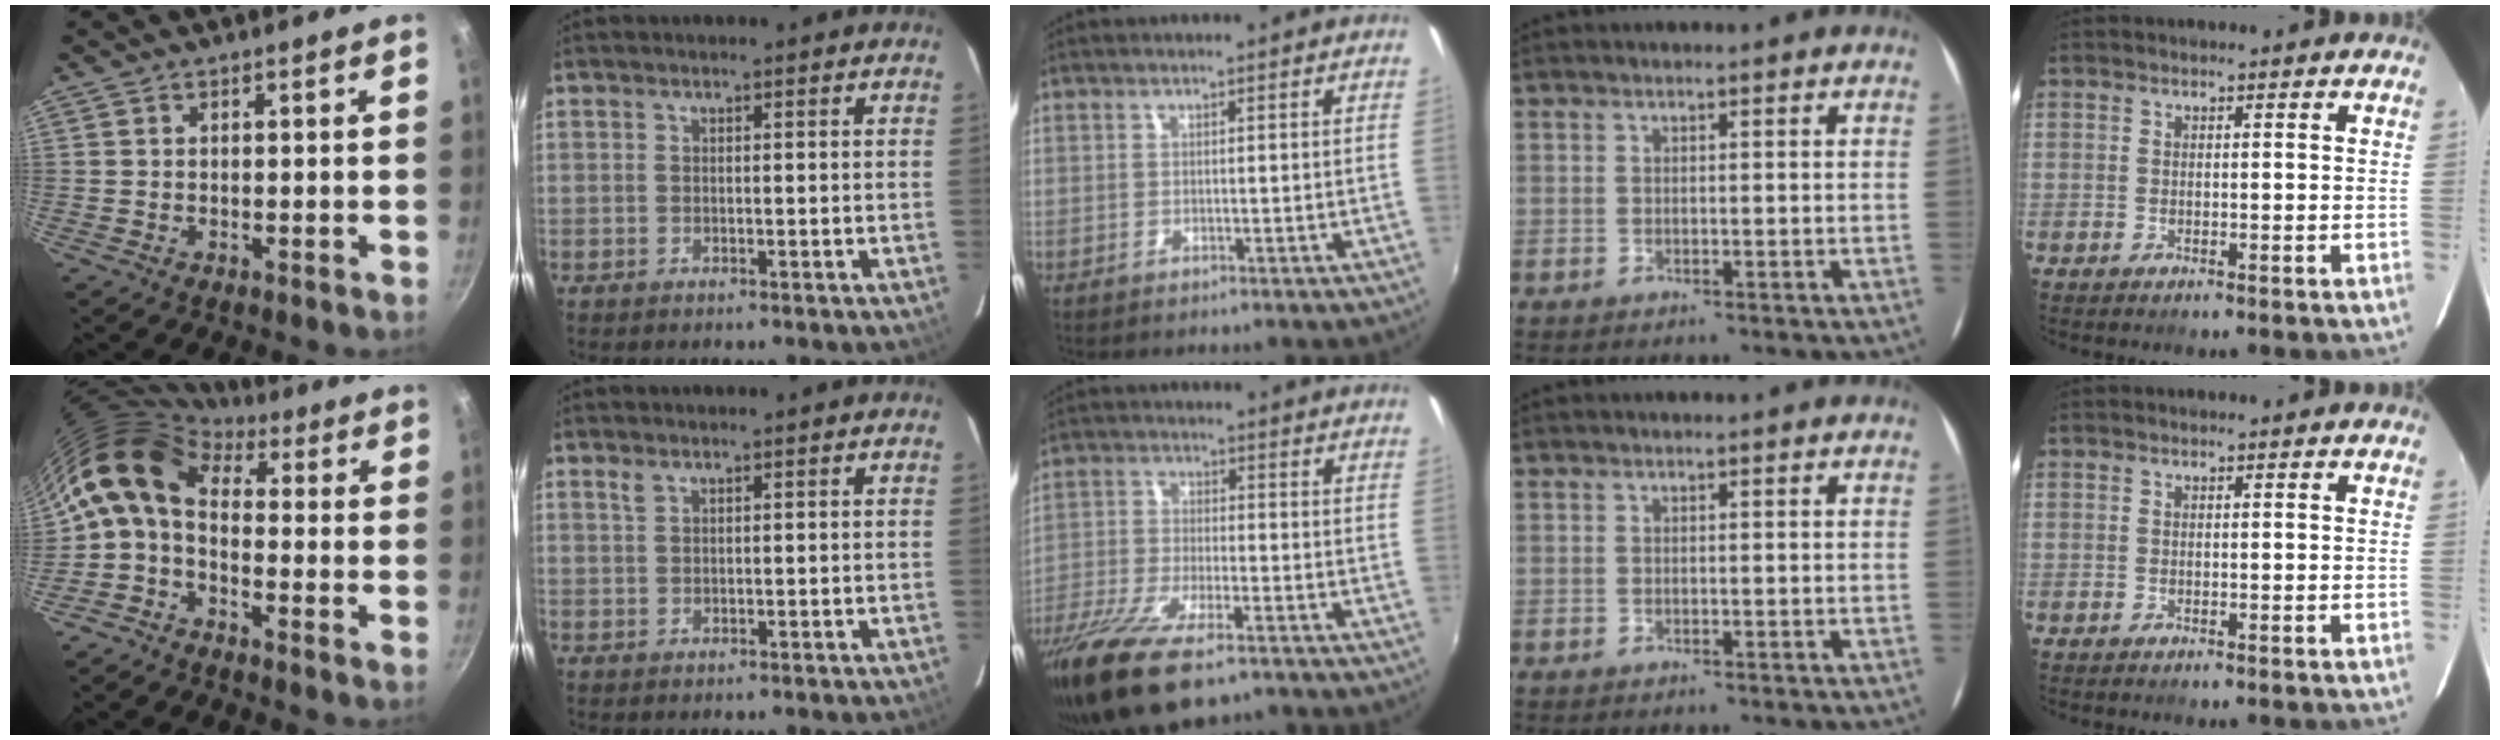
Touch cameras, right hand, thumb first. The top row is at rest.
{"thumb": {"total": 9.7, "force": [1.2, 5.9, 7.7], "torque": [-0.139, 0.026, 0.003]}, "index": {"total": 1.0, "force": [0.7, 0.4, 0.6], "torque": [-0.012, 0.002, 0.015]}, "middle": {"total": 14.6, "force": [-10.2, 4.2, 9.5], "torque": [-0.207, -0.049, -0.191]}}